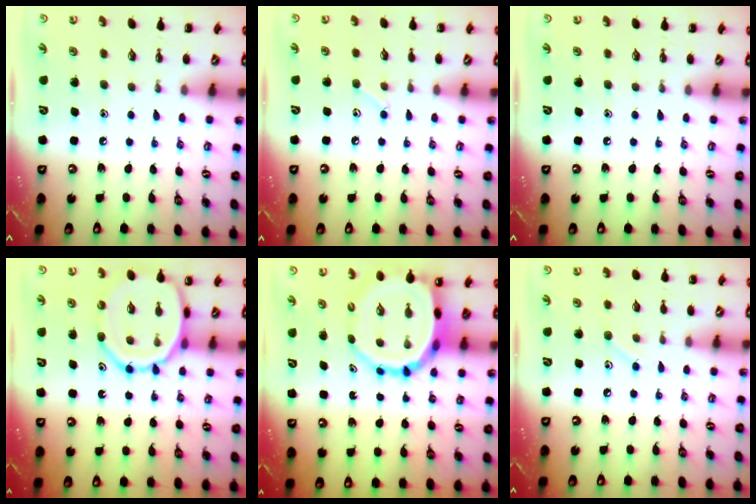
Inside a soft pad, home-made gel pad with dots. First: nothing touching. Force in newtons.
{"total": 4.9, "press": 4.7, "slide": 1.5}
{"total": 0.0}
{"total": 13.3, "press": 13.1, "slide": 2.3}
{"total": 12.1, "press": 11.6, "slide": 3.5}
{"total": 5.9, "press": 5.7, "slide": 1.3}